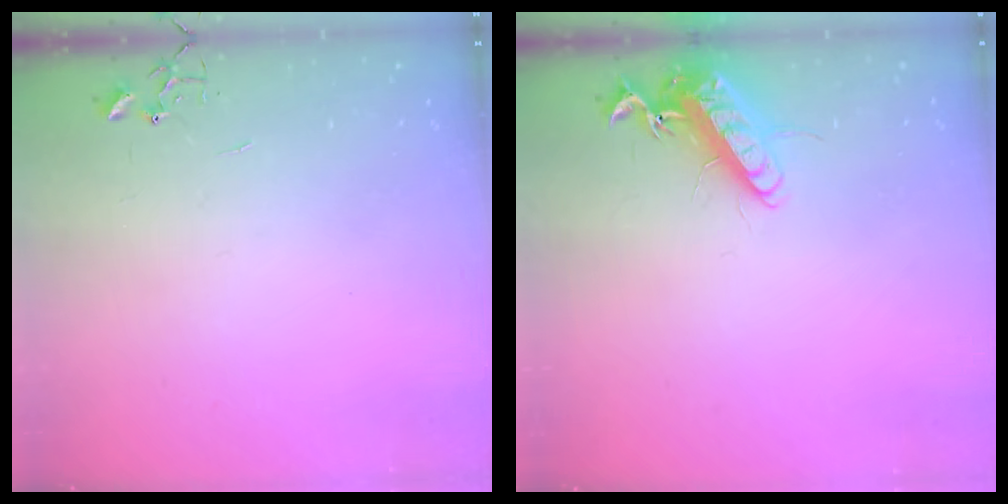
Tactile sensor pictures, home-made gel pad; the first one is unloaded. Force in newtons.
{"total": 14.3, "press": 14.1, "slide": 2.1}